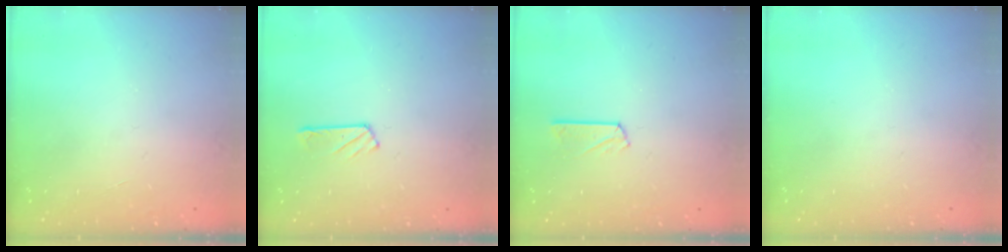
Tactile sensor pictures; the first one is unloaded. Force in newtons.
{"total": 2.4, "press": 2.3, "slide": 0.3}
{"total": 3.6, "press": 3.6, "slide": 0.3}
{"total": 0.0}